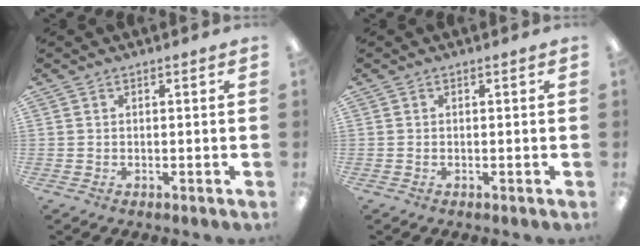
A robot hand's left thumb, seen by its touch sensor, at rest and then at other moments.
{"total": 0.0}